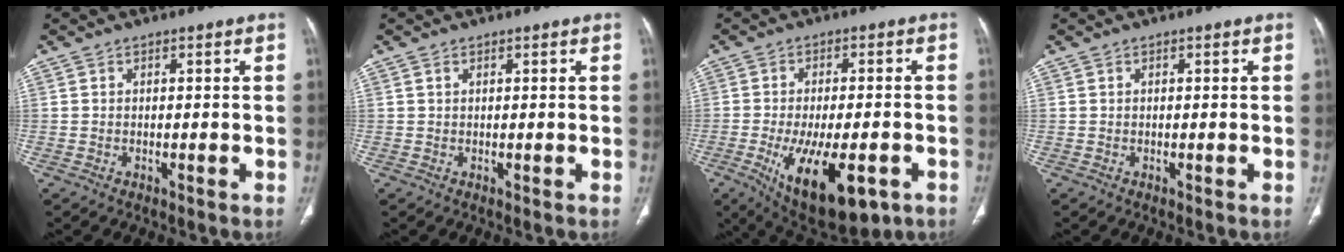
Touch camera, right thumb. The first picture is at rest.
{"total": 0.0}
{"total": 18.0, "force": [-7.5, 7.6, 14.5], "torque": [-0.228, -0.001, -0.095]}
{"total": 0.0}